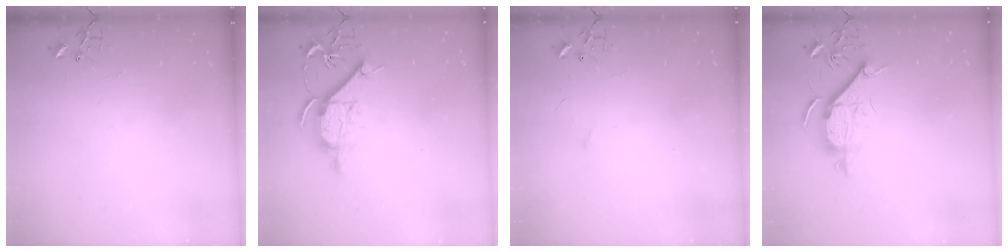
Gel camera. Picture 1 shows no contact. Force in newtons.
{"total": 10.2, "press": 10.2, "slide": 0.5}
{"total": 2.6, "press": 2.6, "slide": 0.4}
{"total": 9.5, "press": 9.4, "slide": 0.8}